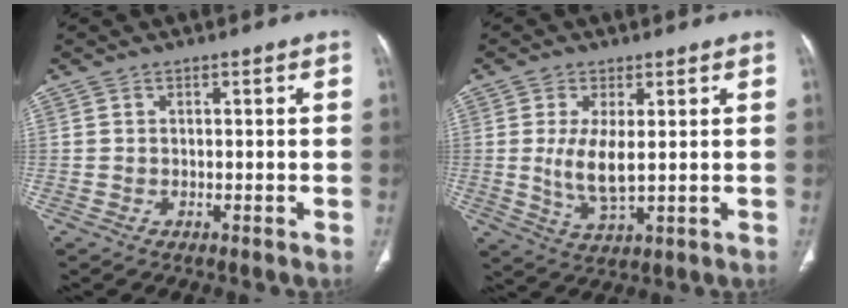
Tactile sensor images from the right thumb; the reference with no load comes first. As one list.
[{"total": 7.0, "force": [0.6, 2.9, 6.4], "torque": [-0.127, -0.015, 0.018]}]